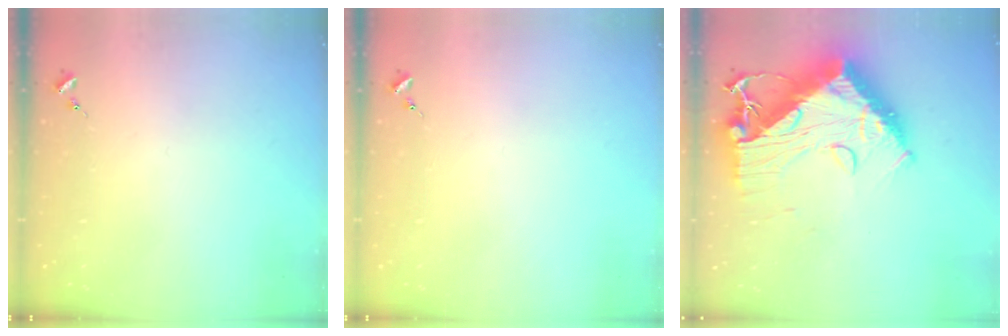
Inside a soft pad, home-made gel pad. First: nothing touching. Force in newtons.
{"total": 0.0}
{"total": 21.2, "press": 21.1, "slide": 2.0}